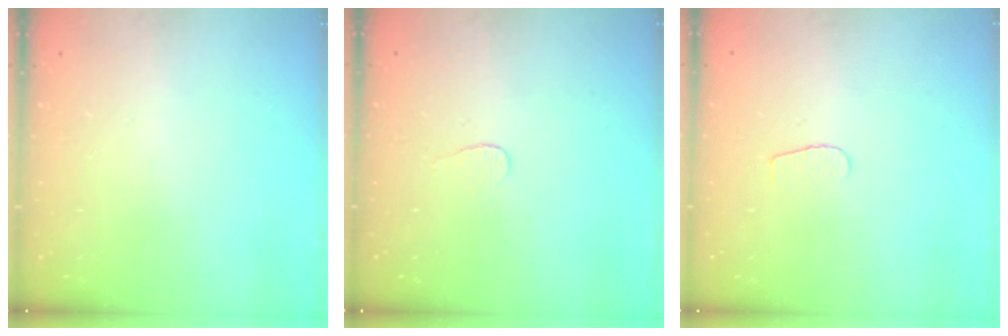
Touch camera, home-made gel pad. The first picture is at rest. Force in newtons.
{"total": 2.7, "press": 2.7, "slide": 0.3}
{"total": 3.3, "press": 3.3, "slide": 0.4}